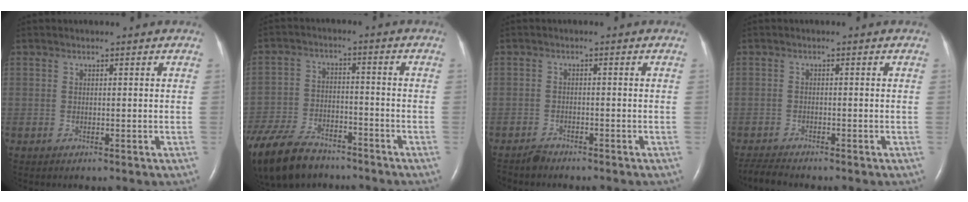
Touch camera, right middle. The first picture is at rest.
{"total": 17.1, "force": [-13.1, 7.4, 8.2], "torque": [-0.211, -0.028, -0.218]}
{"total": 1.6, "force": [-1.6, 0.1, 0.0], "torque": [-0.004, -0.005, -0.028]}
{"total": 3.2, "force": [-3.1, -0.2, 0.8], "torque": [-0.020, -0.016, -0.053]}